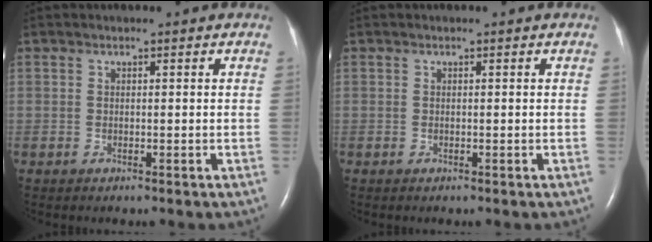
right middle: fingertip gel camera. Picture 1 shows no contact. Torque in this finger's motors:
{"motor_torque": [0.02, 0.01, -0.08, 0.00]}